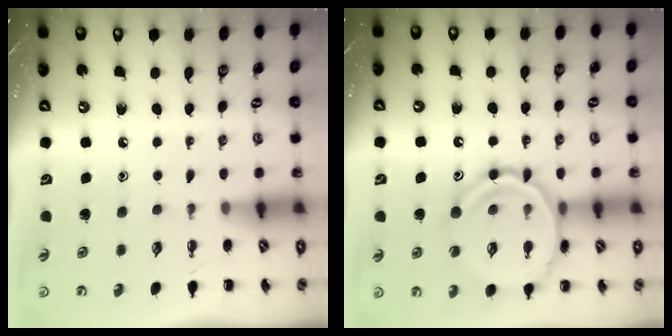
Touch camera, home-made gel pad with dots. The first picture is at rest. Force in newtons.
{"total": 17.6, "press": 17.4, "slide": 2.0}